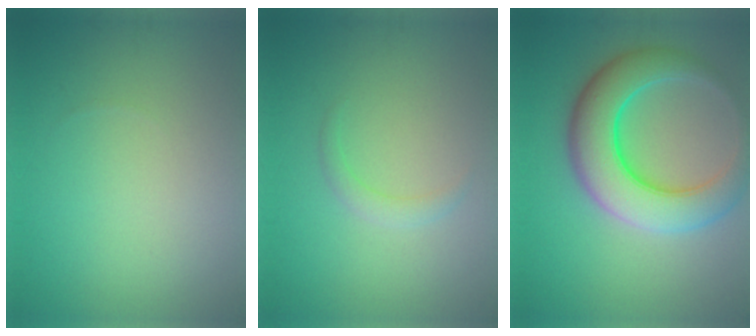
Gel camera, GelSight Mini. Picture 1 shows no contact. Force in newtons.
{"total": 1.2, "press": 1.2, "slide": 0.1}
{"total": 8.4, "press": 8.4, "slide": 0.2}